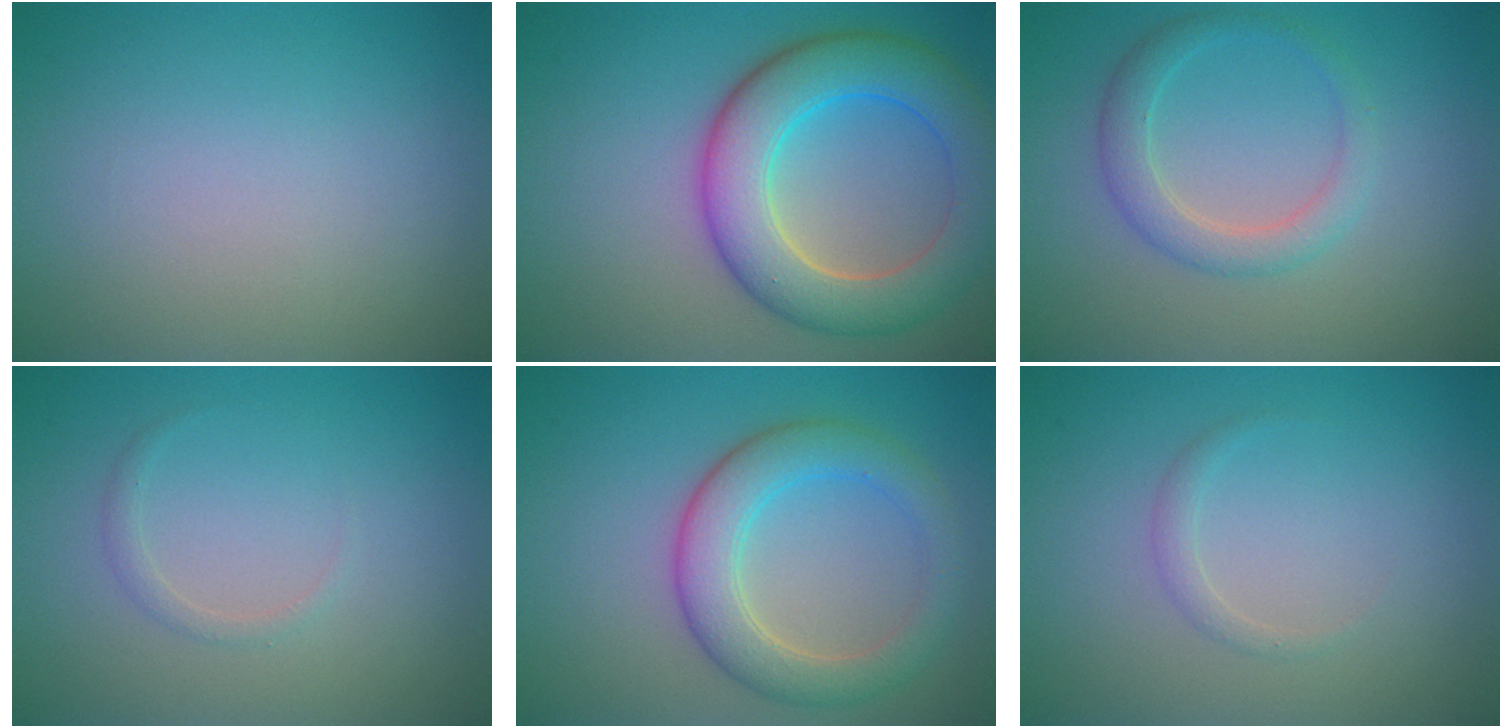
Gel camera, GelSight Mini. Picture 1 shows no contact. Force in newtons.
{"total": 8.2, "press": 8.1, "slide": 0.3}
{"total": 2.7, "press": 2.7, "slide": 0.1}
{"total": 0.8, "press": 0.8, "slide": 0.2}
{"total": 5.0, "press": 5.0, "slide": 0.1}
{"total": 1.0, "press": 1.0, "slide": 0.0}